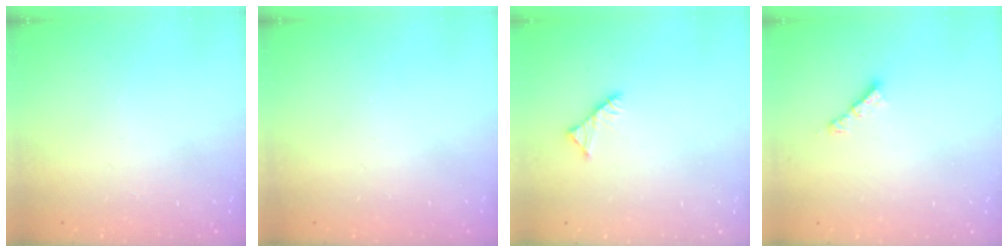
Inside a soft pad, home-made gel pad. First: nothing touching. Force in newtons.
{"total": 0.0}
{"total": 2.9, "press": 2.9, "slide": 0.4}
{"total": 2.4, "press": 2.4, "slide": 0.3}